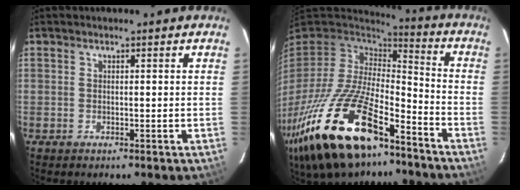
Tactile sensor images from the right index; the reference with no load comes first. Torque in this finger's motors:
{"motor_torque": [2.14, 0.00, 1.06, 0.21]}